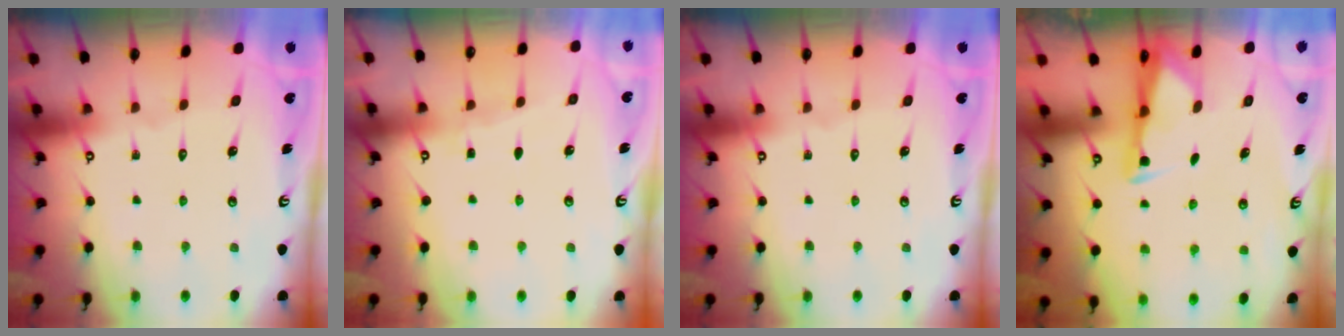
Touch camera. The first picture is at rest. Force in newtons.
{"total": 3.3, "press": 3.2, "slide": 0.4}
{"total": 0.0}
{"total": 2.8, "press": 2.7, "slide": 0.4}